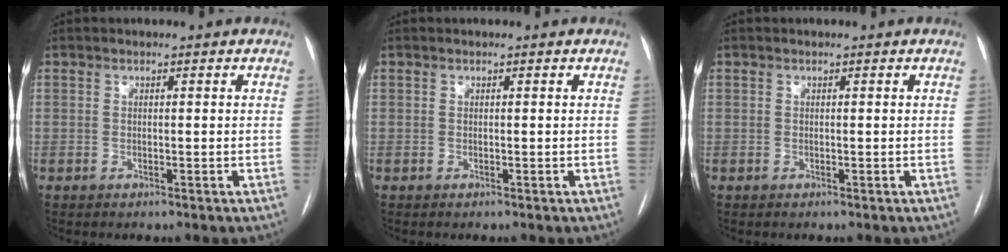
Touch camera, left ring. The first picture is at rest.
{"total": 0.0}
{"total": 0.0}